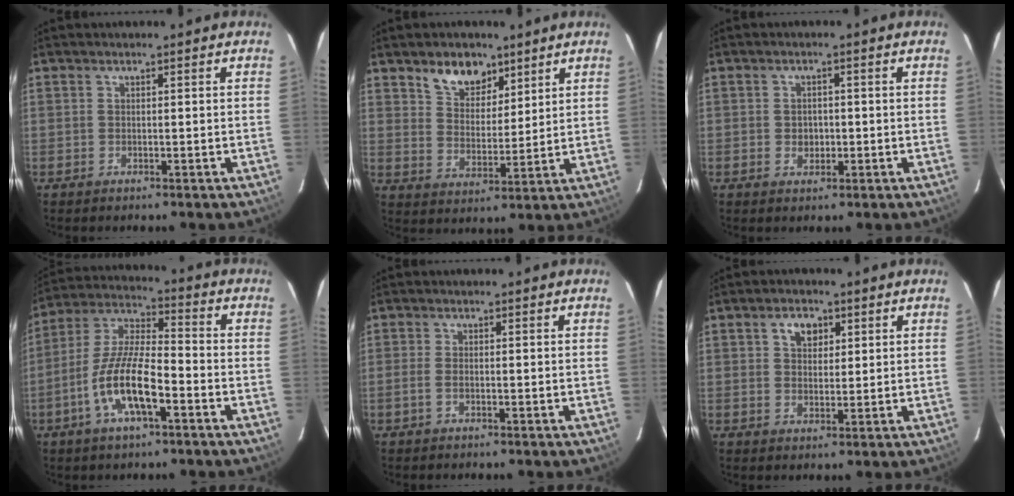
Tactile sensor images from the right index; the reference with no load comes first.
{"total": 8.6, "force": [5.8, 5.0, 3.8], "torque": [-0.058, 0.006, 0.107]}
{"total": 2.6, "force": [-0.4, 2.3, 1.2], "torque": [-0.020, 0.004, -0.005]}
{"total": 12.9, "force": [-5.4, 3.8, 11.1], "torque": [-0.231, -0.002, -0.104]}
{"total": 1.4, "force": [-0.6, 0.7, 1.1], "torque": [-0.027, 0.000, -0.014]}
{"total": 4.4, "force": [2.0, 3.0, 2.4], "torque": [-0.034, 0.010, 0.037]}